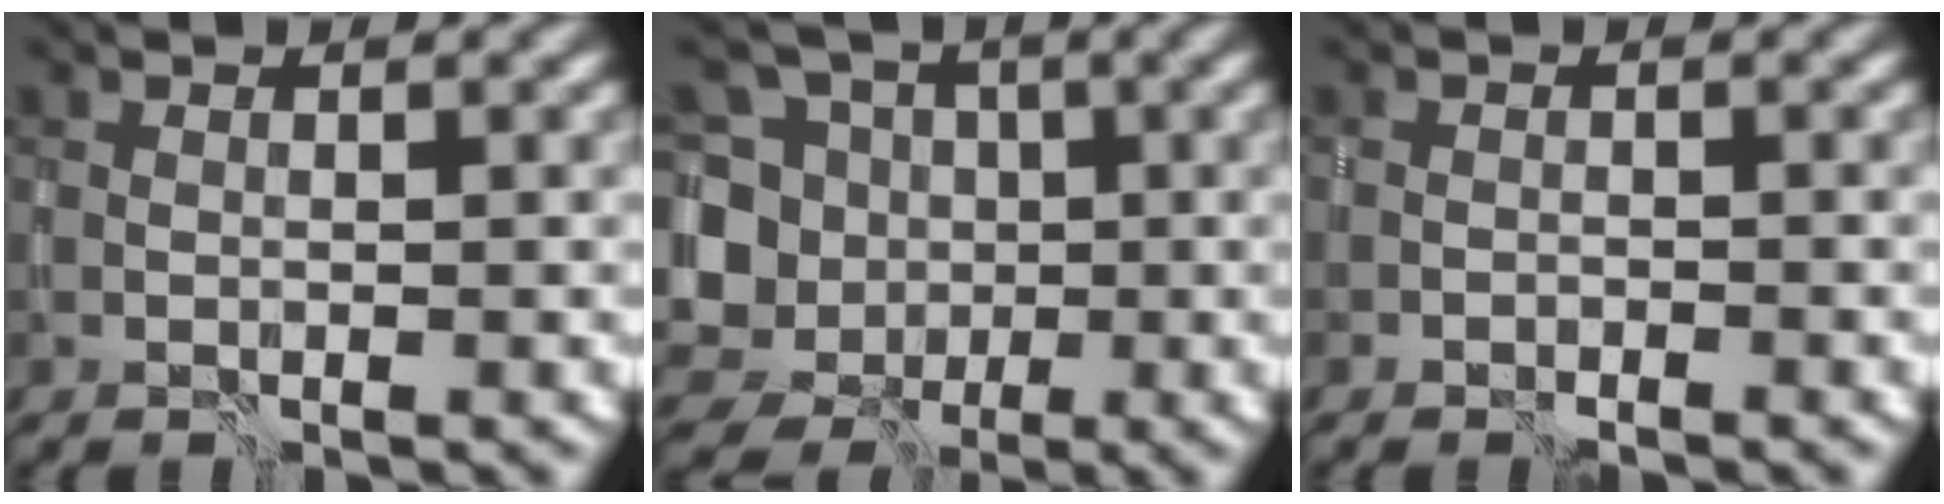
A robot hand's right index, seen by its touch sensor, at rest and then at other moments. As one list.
[{"total": 12.2, "force": [-1.4, 11.1, 4.8], "torque": [-0.120, 0.021, -0.046]}, {"total": 0.9, "force": [-0.8, 0.5, -0.1], "torque": [0.004, -0.005, -0.014]}]